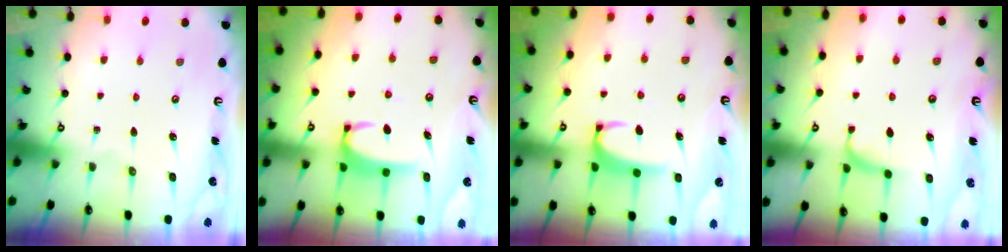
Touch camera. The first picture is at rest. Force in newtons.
{"total": 2.9, "press": 2.9, "slide": 0.5}
{"total": 2.4, "press": 2.3, "slide": 0.6}
{"total": 1.5, "press": 1.3, "slide": 0.6}